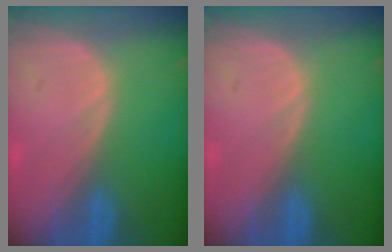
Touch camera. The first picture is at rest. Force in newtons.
{"total": 0.0}